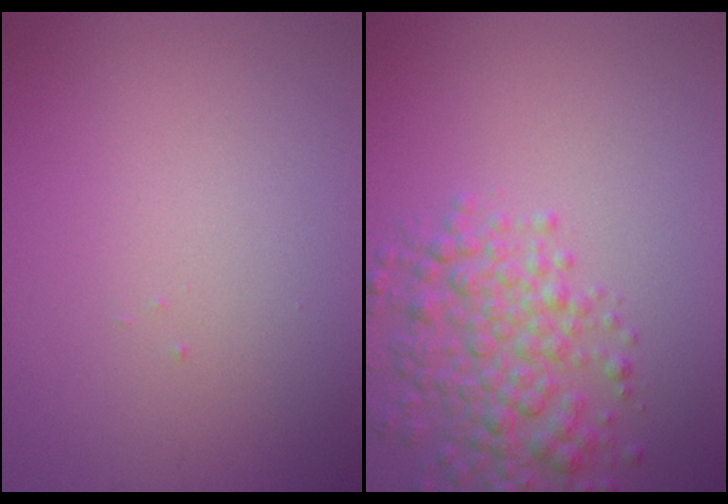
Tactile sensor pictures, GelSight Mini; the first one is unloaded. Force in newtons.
{"total": 4.9, "press": 4.9, "slide": 0.2}